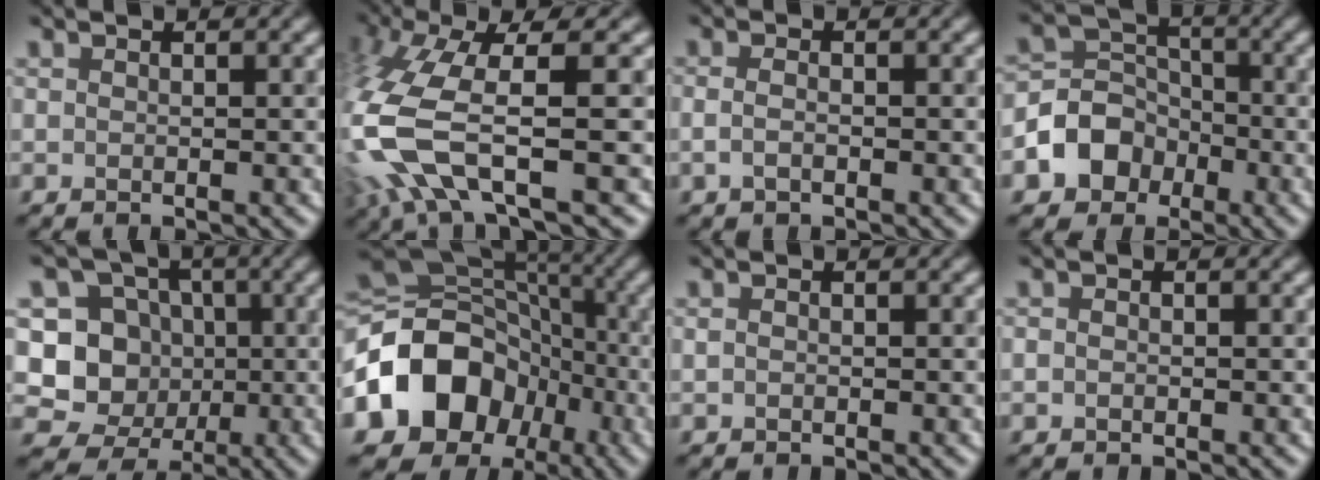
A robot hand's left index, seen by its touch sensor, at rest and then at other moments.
{"total": 10.0, "force": [-2.5, 3.4, 9.0], "torque": [-0.211, -0.011, -0.050]}
{"total": 0.9, "force": [-0.4, 0.3, 0.8], "torque": [-0.018, -0.003, -0.011]}
{"total": 5.1, "force": [-2.5, 4.2, 1.6], "torque": [-0.006, 0.004, -0.060]}
{"total": 8.6, "force": [-0.8, 8.2, 2.2], "torque": [-0.040, 0.015, -0.037]}
{"total": 13.4, "force": [-4.4, 10.8, 6.5], "torque": [-0.128, -0.010, -0.090]}
{"total": 0.0}
{"total": 0.0}